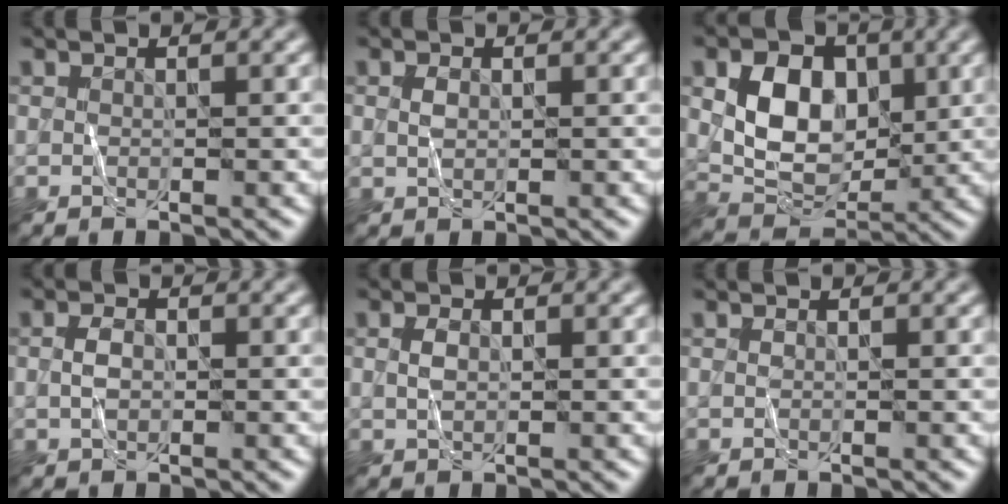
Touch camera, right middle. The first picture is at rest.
{"total": 0.8, "force": [0.1, 0.6, 0.6], "torque": [-0.015, 0.000, 0.003]}
{"total": 6.8, "force": [1.1, 5.0, 4.5], "torque": [-0.079, -0.005, 0.021]}
{"total": 1.5, "force": [-0.1, 1.1, 1.1], "torque": [-0.023, 0.003, -0.004]}
{"total": 1.1, "force": [0.1, 0.8, 0.9], "torque": [-0.021, 0.000, 0.002]}
{"total": 0.0}